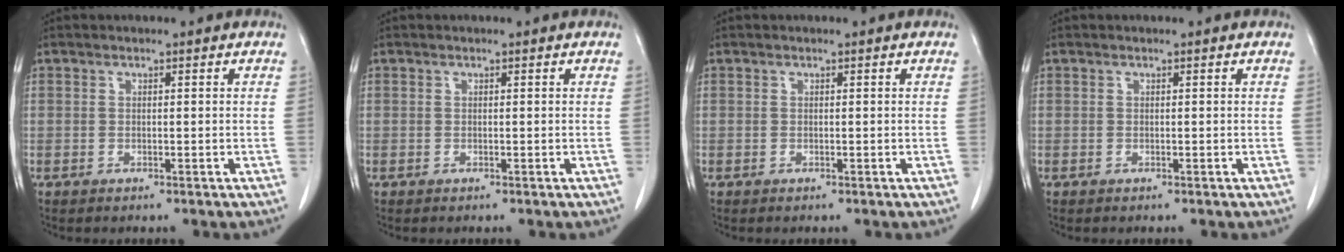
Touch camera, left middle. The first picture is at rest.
{"total": 0.0}
{"total": 0.0}
{"total": 0.0}